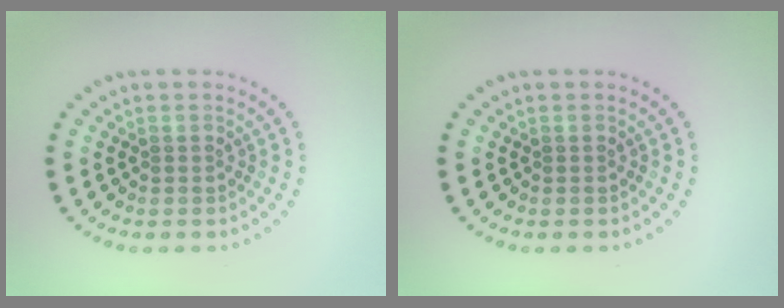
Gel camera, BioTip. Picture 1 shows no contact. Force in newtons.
{"total": 0.0}